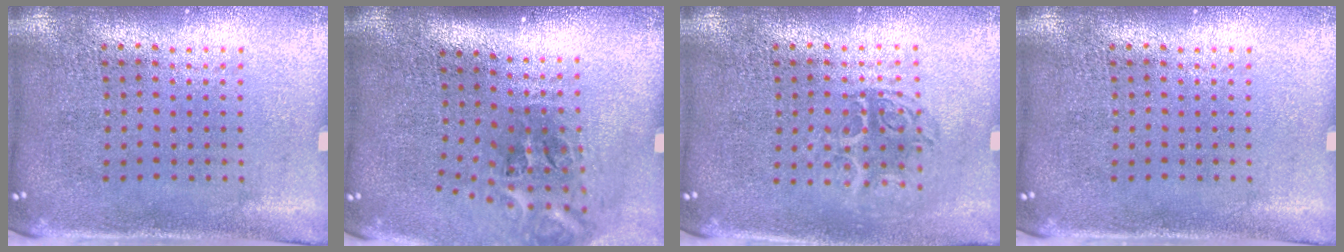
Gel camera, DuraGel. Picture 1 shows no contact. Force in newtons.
{"total": 2.4, "press": 1.6, "slide": 1.8}
{"total": 1.2, "press": 1.1, "slide": 0.4}
{"total": 0.0}